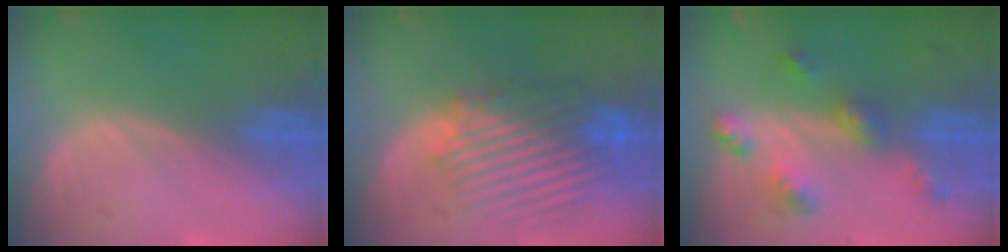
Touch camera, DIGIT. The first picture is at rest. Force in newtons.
{"total": 10.2, "press": 9.1, "slide": 4.7}
{"total": 6.5, "press": 5.7, "slide": 3.1}